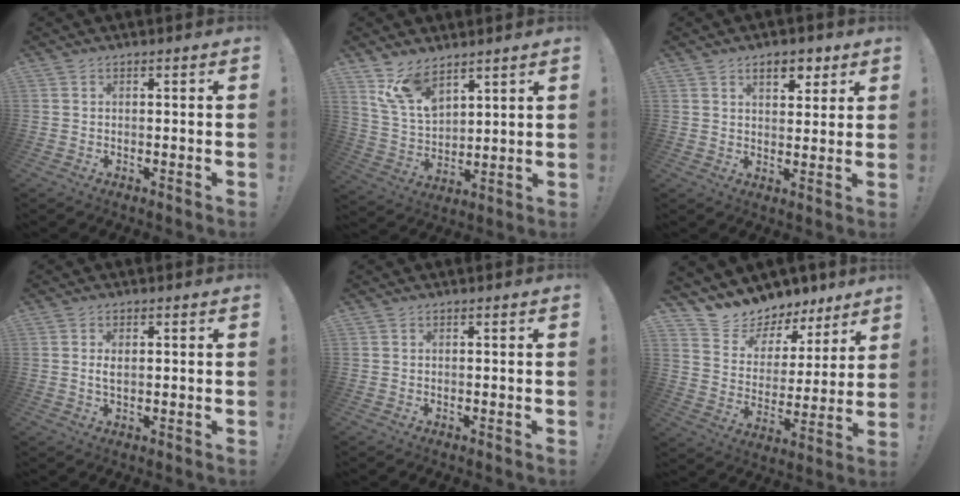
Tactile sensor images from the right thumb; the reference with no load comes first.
{"total": 12.1, "force": [8.9, 6.3, 5.3], "torque": [-0.114, -0.049, 0.176]}
{"total": 6.9, "force": [4.1, 3.7, 4.1], "torque": [-0.048, -0.013, 0.070]}
{"total": 2.3, "force": [0.2, 1.1, 2.0], "torque": [-0.034, 0.000, 0.001]}
{"total": 0.0}
{"total": 10.2, "force": [8.9, 5.0, 1.0], "torque": [-0.033, -0.086, 0.159]}